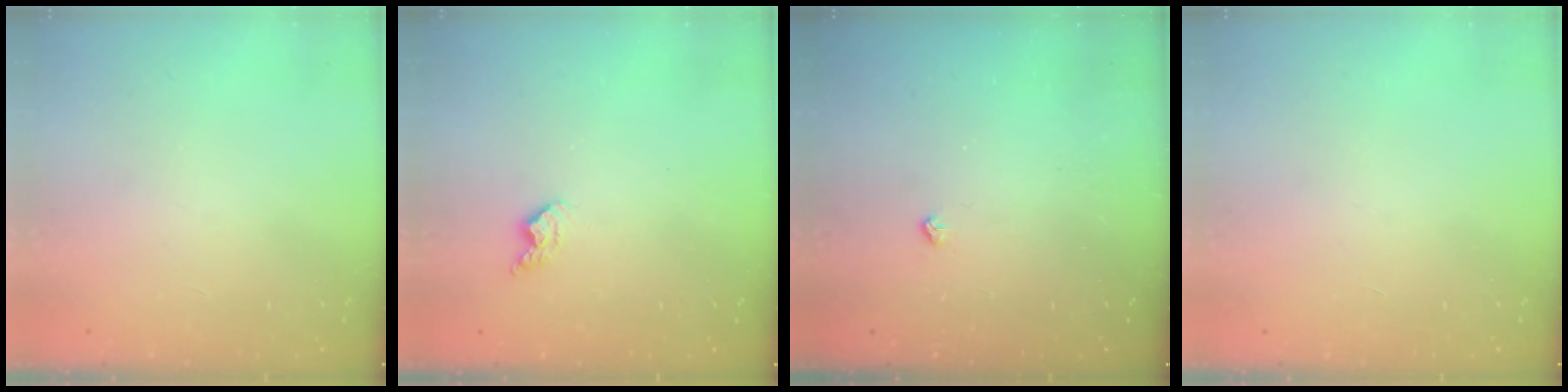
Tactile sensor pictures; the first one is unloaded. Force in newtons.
{"total": 4.9, "press": 4.8, "slide": 0.8}
{"total": 2.6, "press": 2.5, "slide": 0.5}
{"total": 0.0}